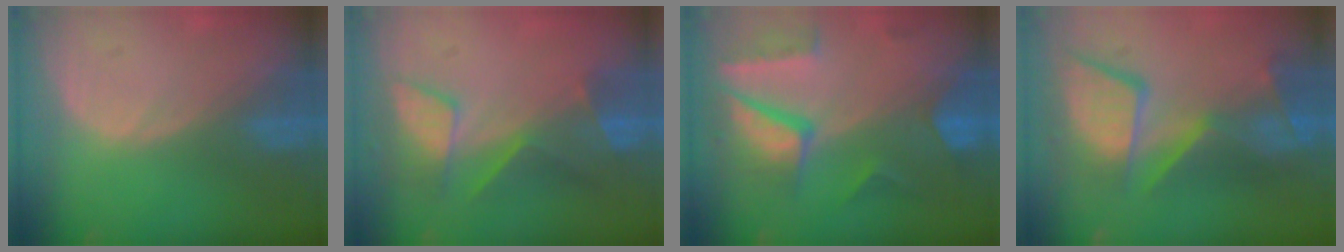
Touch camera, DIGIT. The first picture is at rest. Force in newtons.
{"total": 8.6, "press": 7.3, "slide": 4.5}
{"total": 9.9, "press": 8.5, "slide": 5.1}
{"total": 12.1, "press": 11.1, "slide": 4.9}